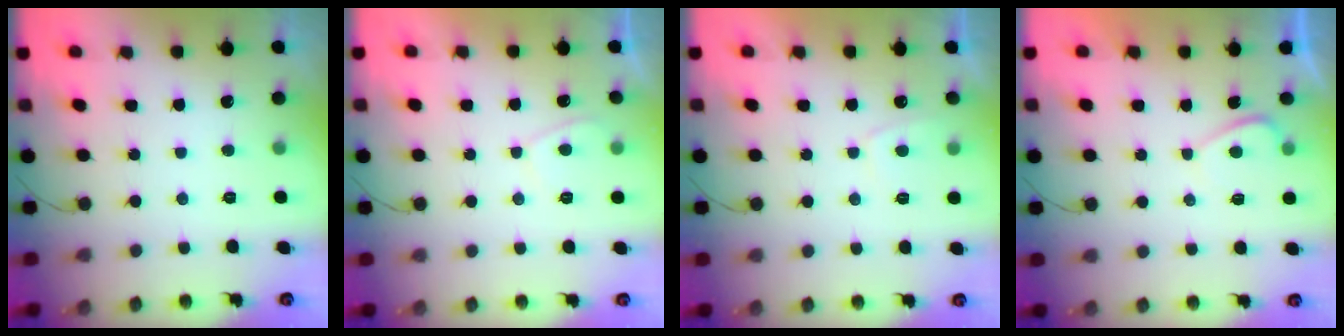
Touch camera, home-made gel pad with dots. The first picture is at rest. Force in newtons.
{"total": 2.3, "press": 2.2, "slide": 0.7}
{"total": 1.8, "press": 1.7, "slide": 0.7}
{"total": 1.0, "press": 0.8, "slide": 0.5}